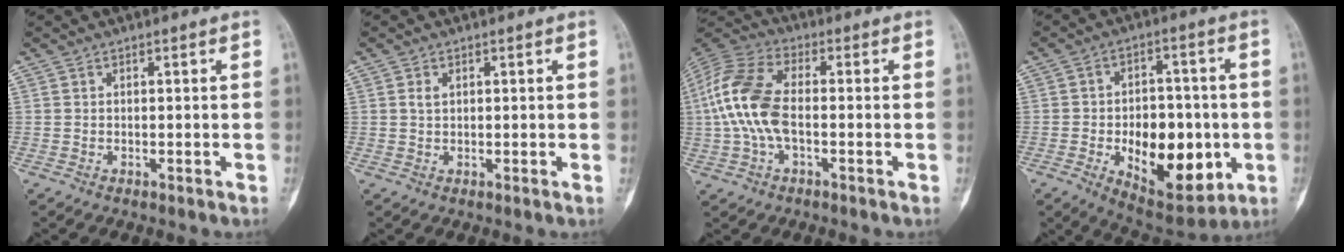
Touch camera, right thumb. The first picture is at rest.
{"total": 1.4, "force": [0.5, 0.8, 1.0], "torque": [-0.021, 0.002, 0.010]}
{"total": 13.4, "force": [-0.8, 6.9, 11.5], "torque": [-0.258, 0.031, -0.021]}
{"total": 18.4, "force": [-4.1, 10.5, 14.5], "torque": [-0.168, 0.011, -0.042]}